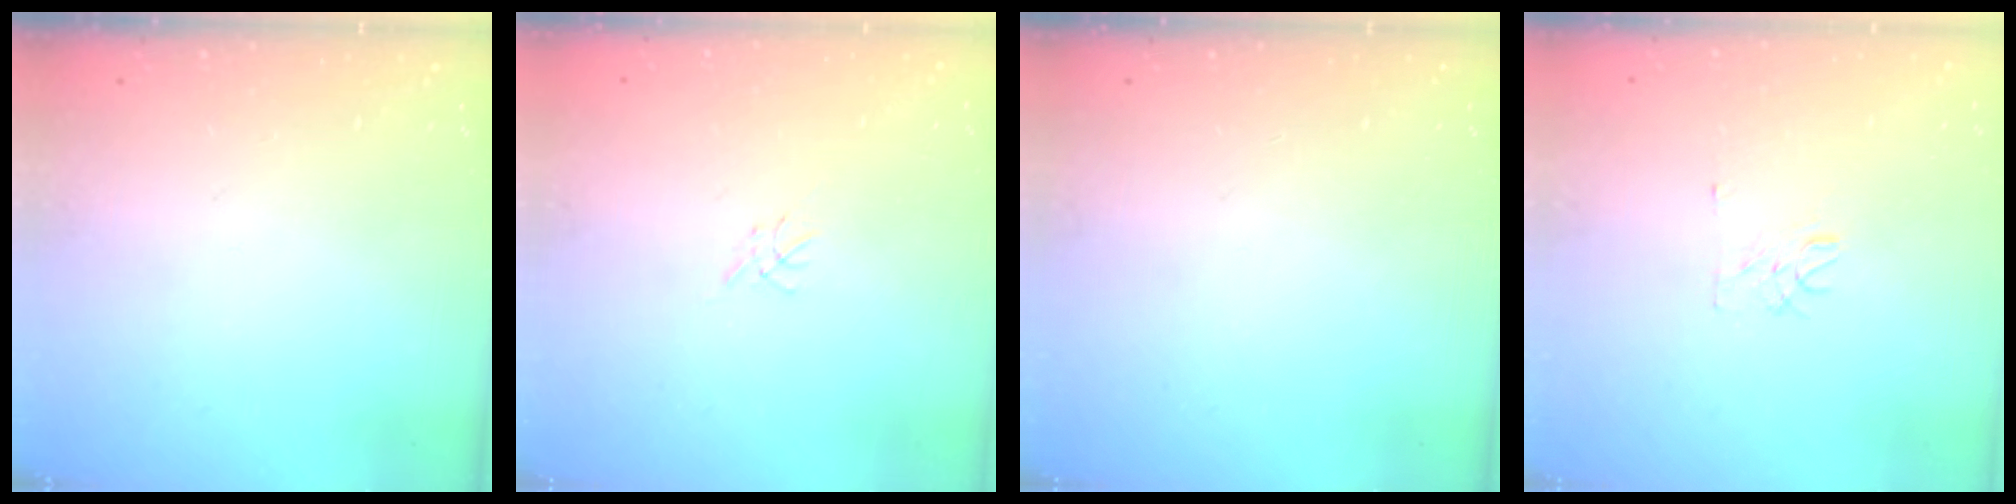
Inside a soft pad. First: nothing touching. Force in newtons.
{"total": 0.0}
{"total": 0.0}
{"total": 3.5, "press": 3.5, "slide": 0.3}